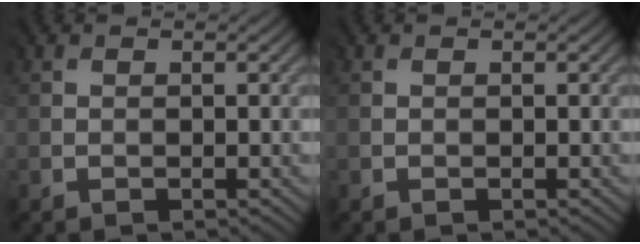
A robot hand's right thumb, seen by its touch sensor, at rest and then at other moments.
{"total": 0.0}